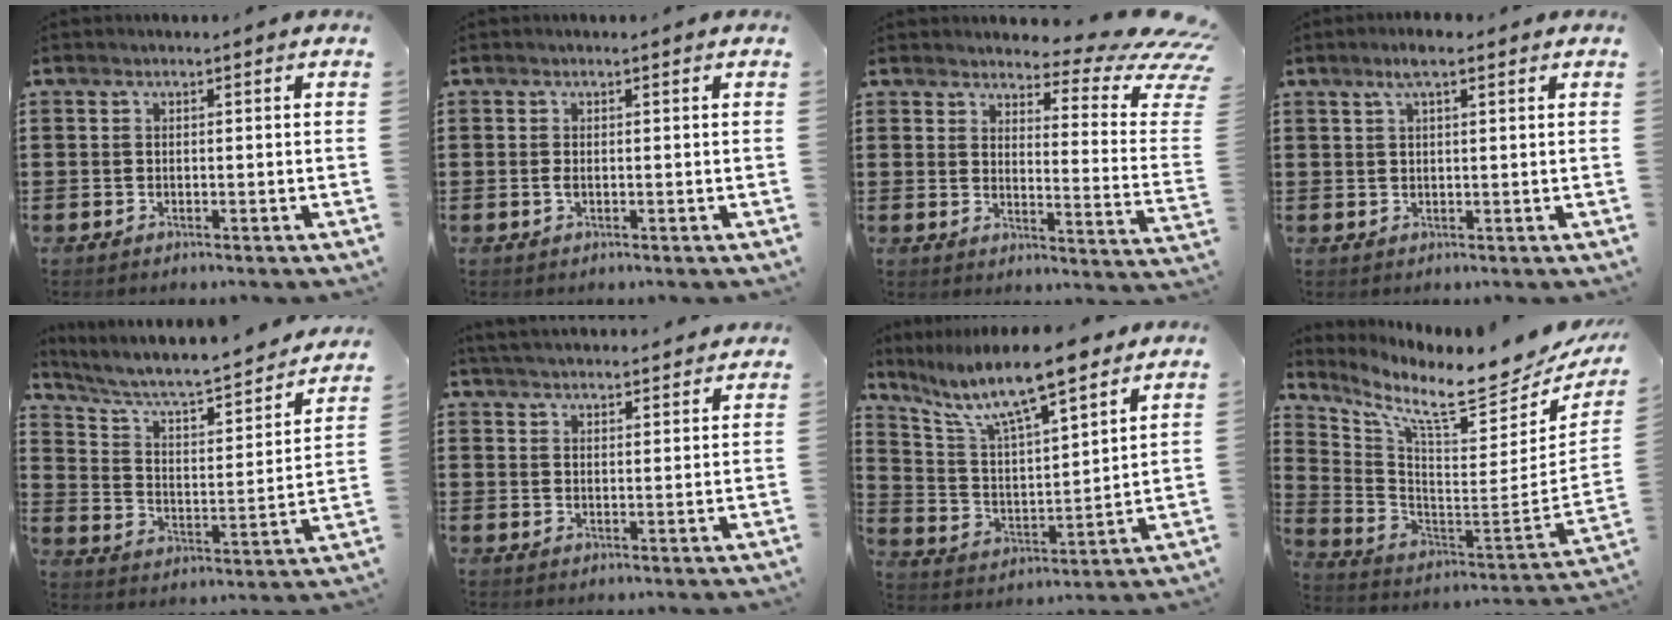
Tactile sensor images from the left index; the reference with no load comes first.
{"total": 0.8, "force": [0.0, 0.2, 0.8], "torque": [-0.016, -0.001, 0.000]}
{"total": 6.3, "force": [5.2, 0.8, 3.5], "torque": [-0.060, -0.049, 0.084]}
{"total": 3.7, "force": [2.3, 0.8, 2.8], "torque": [-0.060, 0.005, 0.039]}
{"total": 5.5, "force": [4.6, 1.0, 2.8], "torque": [-0.077, -0.042, 0.071]}
{"total": 4.0, "force": [3.9, 0.0, 0.5], "torque": [-0.023, -0.015, 0.072]}
{"total": 11.0, "force": [8.9, 2.0, 6.3], "torque": [-0.154, -0.042, 0.152]}
{"total": 11.4, "force": [8.7, 1.6, 7.2], "torque": [-0.150, -0.083, 0.142]}